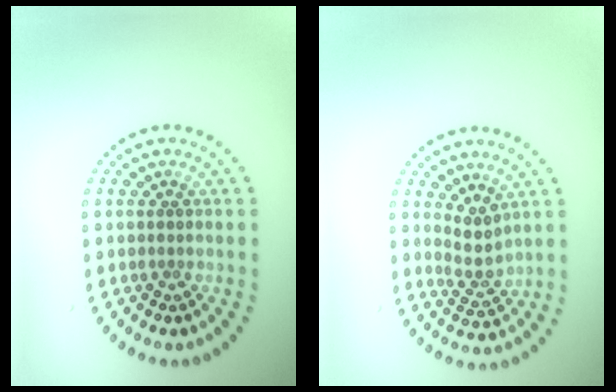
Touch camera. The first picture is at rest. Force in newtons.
{"total": 2.3, "press": 1.7, "slide": 1.5}